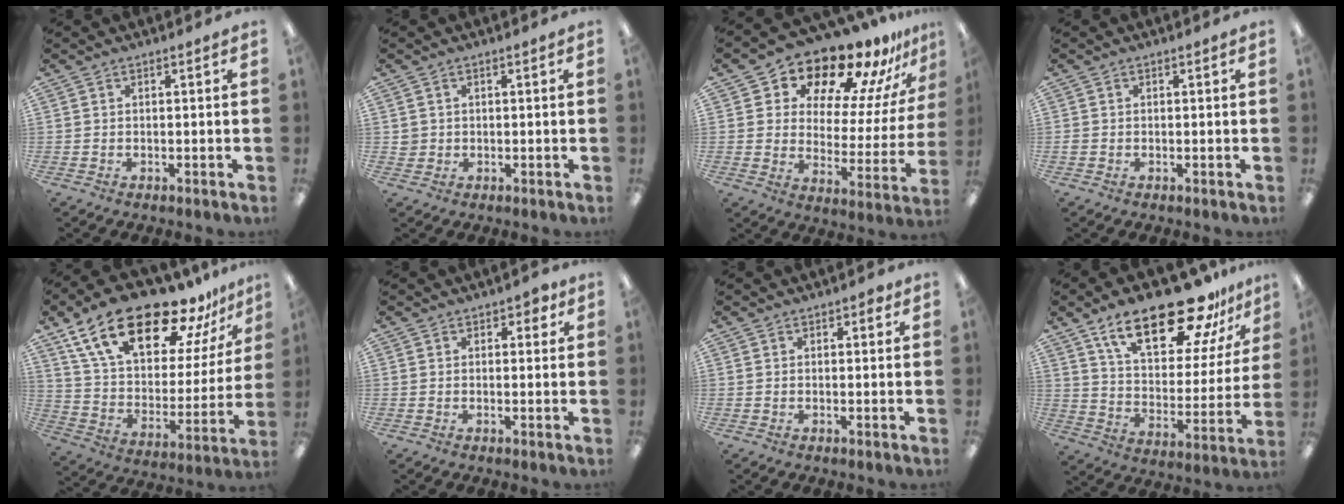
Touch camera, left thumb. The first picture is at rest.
{"total": 2.0, "force": [0.3, 2.0, 0.1], "torque": [-0.005, 0.003, 0.004]}
{"total": 14.7, "force": [13.0, 5.6, 4.2], "torque": [-0.077, -0.121, 0.218]}
{"total": 0.8, "force": [-0.2, 0.7, 0.3], "torque": [-0.004, 0.005, -0.006]}
{"total": 25.3, "force": [18.3, 10.1, 14.3], "torque": [-0.253, -0.112, 0.317]}
{"total": 2.1, "force": [1.3, 1.4, 1.0], "torque": [-0.005, -0.002, 0.018]}
{"total": 1.5, "force": [0.9, 1.0, 0.7], "torque": [-0.007, 0.001, 0.015]}
{"total": 23.9, "force": [16.6, 9.3, 14.5], "torque": [-0.233, -0.094, 0.282]}